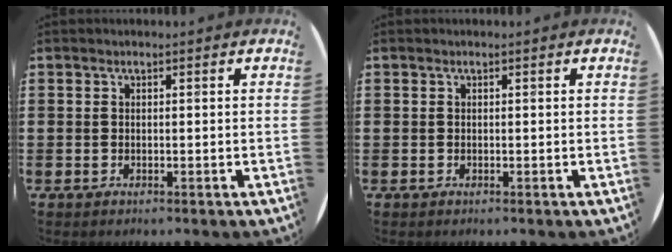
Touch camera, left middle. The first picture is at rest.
{"total": 0.0}